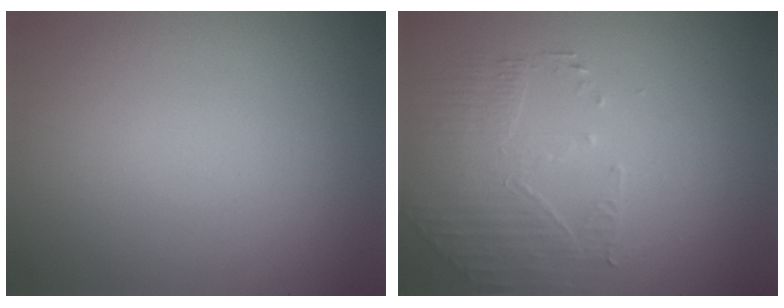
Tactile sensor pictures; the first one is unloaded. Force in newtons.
{"total": 2.2, "press": 1.8, "slide": 1.2}